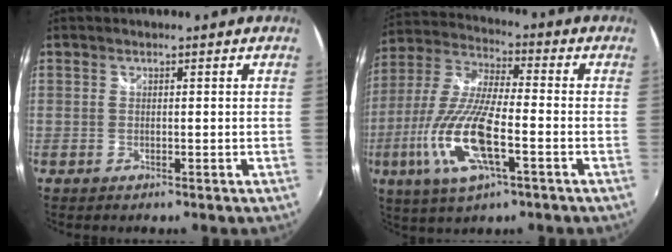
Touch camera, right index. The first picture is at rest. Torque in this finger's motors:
{"motor_torque": [2.14, 0.00, 0.87, 0.19]}